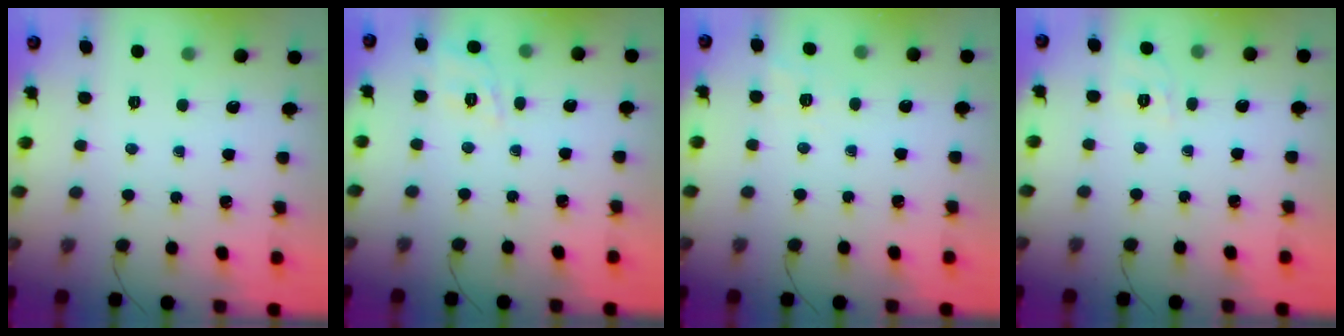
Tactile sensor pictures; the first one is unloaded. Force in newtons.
{"total": 2.8, "press": 2.2, "slide": 1.7}
{"total": 1.9, "press": 1.0, "slide": 1.6}
{"total": 1.7, "press": 0.0, "slide": 1.7}